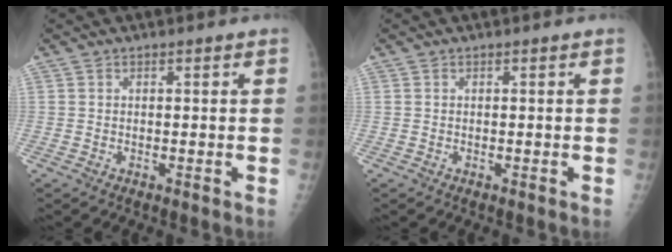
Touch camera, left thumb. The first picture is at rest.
{"total": 0.0}